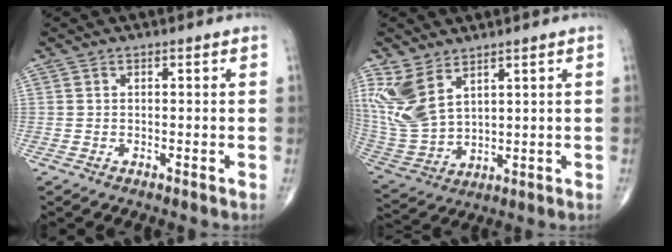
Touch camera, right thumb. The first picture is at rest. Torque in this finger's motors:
{"motor_torque": [0.04, 0.28, 0.92, 0.90, 0.15]}